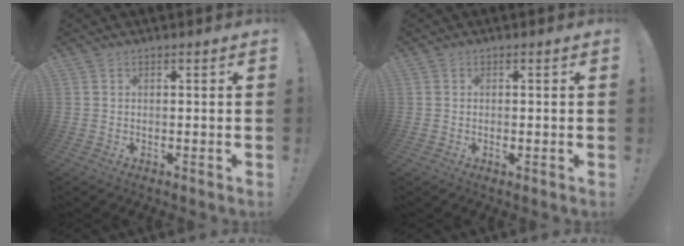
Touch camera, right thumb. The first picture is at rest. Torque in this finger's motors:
{"motor_torque": [-0.15, 0.03, 0.34, -0.29, 0.00]}